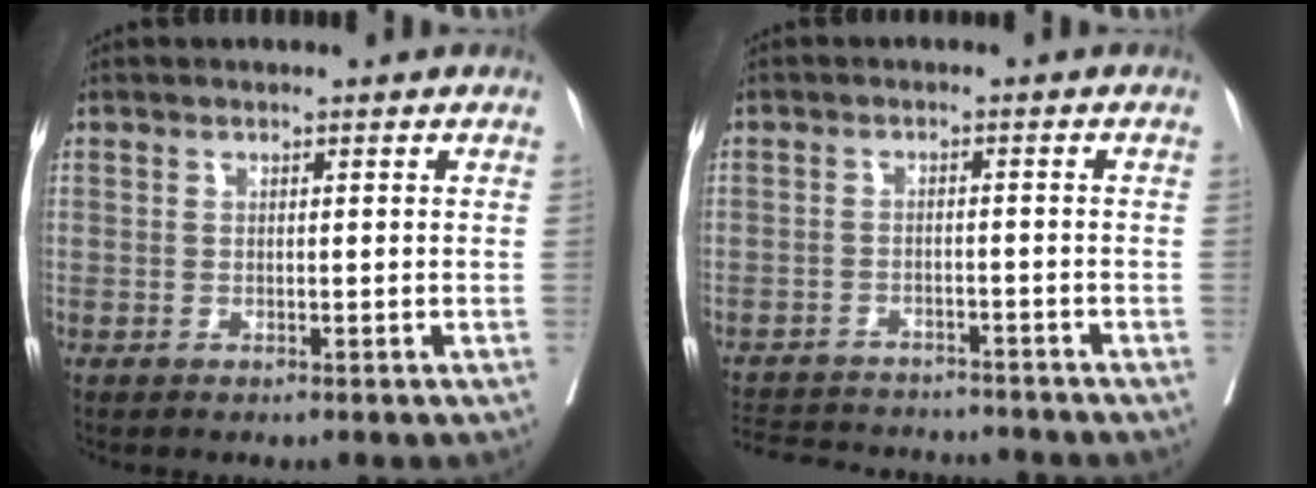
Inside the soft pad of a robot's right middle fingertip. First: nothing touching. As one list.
[{"total": 13.3, "force": [-12.5, 2.8, 3.6], "torque": [-0.077, 0.004, -0.171]}]